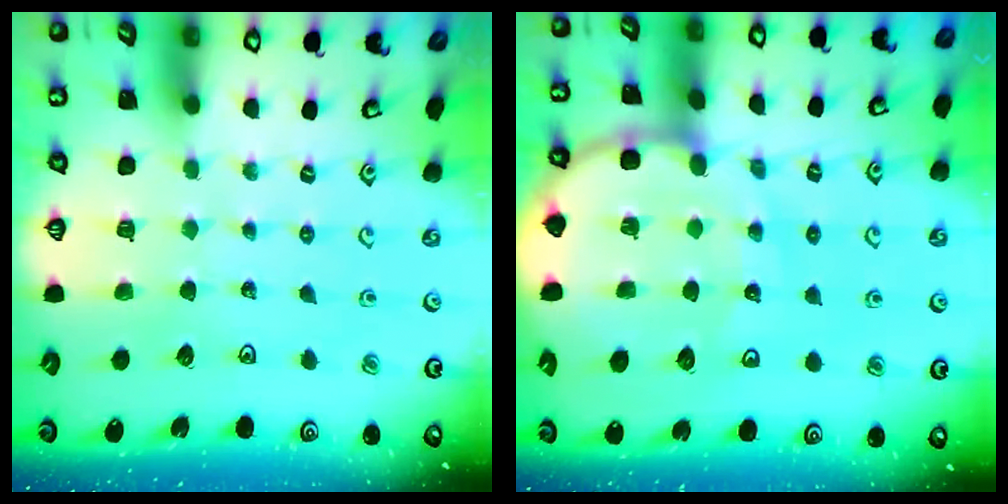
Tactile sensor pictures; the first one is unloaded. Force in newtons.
{"total": 14.7, "press": 14.5, "slide": 1.8}